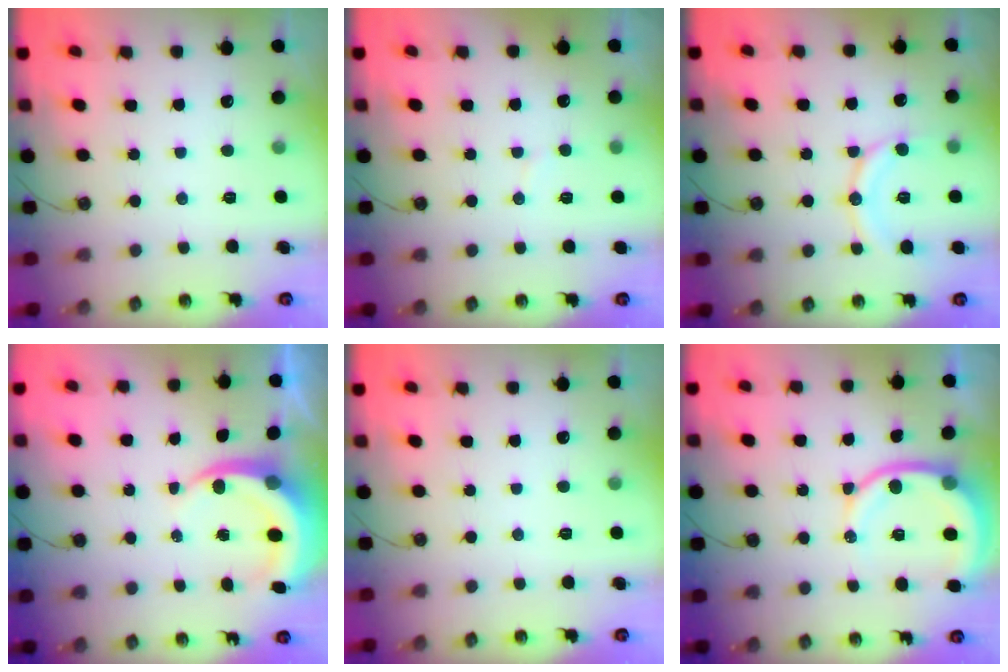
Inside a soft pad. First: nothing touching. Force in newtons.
{"total": 3.5, "press": 3.5, "slide": 0.3}
{"total": 11.9, "press": 11.8, "slide": 1.2}
{"total": 6.9, "press": 6.9, "slide": 0.9}
{"total": 0.0}
{"total": 10.9, "press": 10.8, "slide": 1.5}